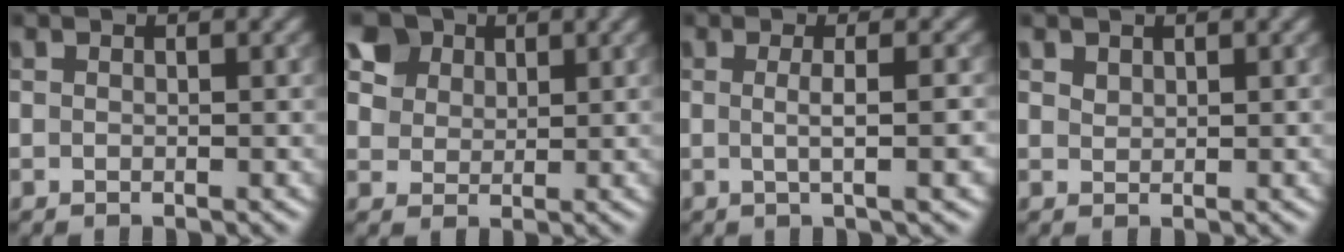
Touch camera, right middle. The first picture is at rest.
{"total": 7.5, "force": [4.4, 5.4, 2.9], "torque": [-0.076, 0.006, 0.072]}
{"total": 3.2, "force": [-0.1, 0.9, 3.1], "torque": [-0.041, -0.001, -0.004]}
{"total": 0.9, "force": [0.7, 0.5, 0.2], "torque": [-0.005, 0.000, 0.016]}